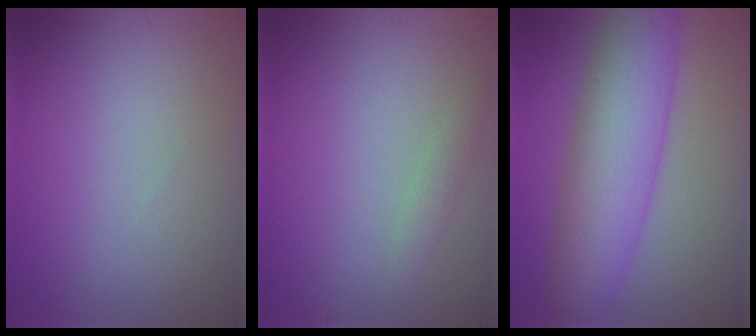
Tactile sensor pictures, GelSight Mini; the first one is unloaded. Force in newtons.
{"total": 1.1, "press": 1.1, "slide": 0.1}
{"total": 8.4, "press": 8.4, "slide": 0.1}